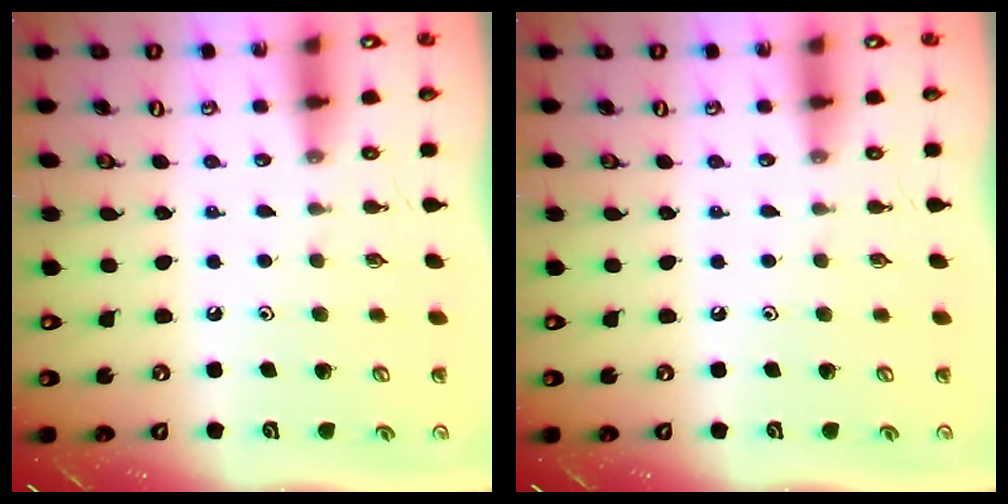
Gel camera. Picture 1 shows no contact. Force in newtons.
{"total": 0.0}